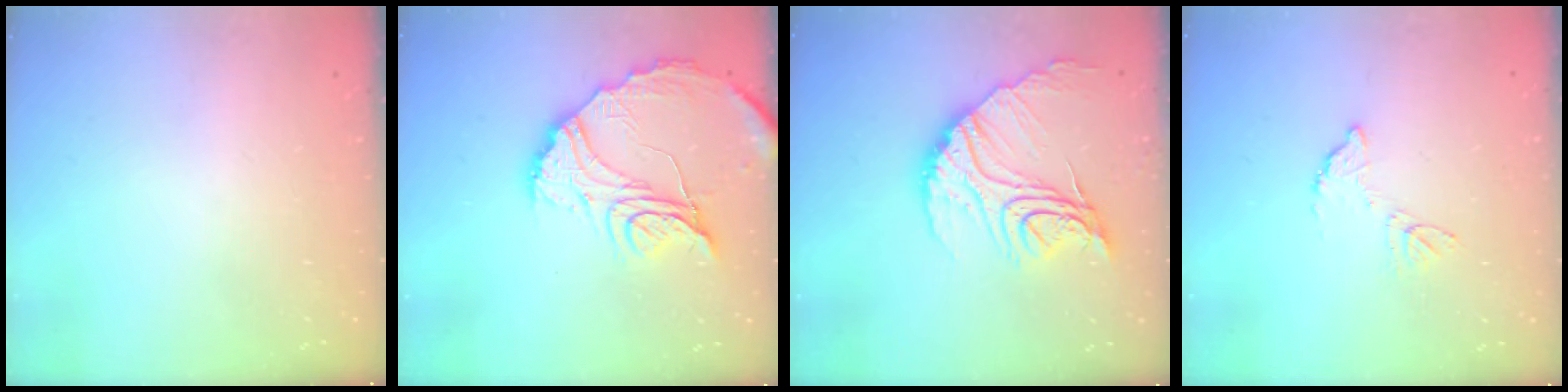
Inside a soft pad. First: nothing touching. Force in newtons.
{"total": 16.7, "press": 16.7, "slide": 1.3}
{"total": 18.7, "press": 18.6, "slide": 1.7}
{"total": 6.8, "press": 6.8, "slide": 0.3}